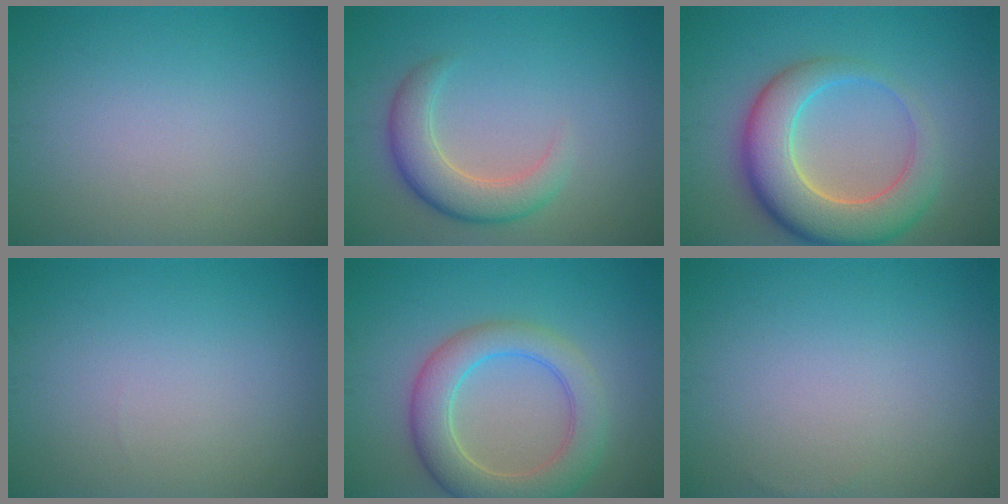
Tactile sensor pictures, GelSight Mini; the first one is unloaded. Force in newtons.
{"total": 4.4, "press": 4.4, "slide": 0.3}
{"total": 8.5, "press": 8.5, "slide": 0.6}
{"total": 0.0}
{"total": 6.3, "press": 6.3, "slide": 0.5}
{"total": 0.0}